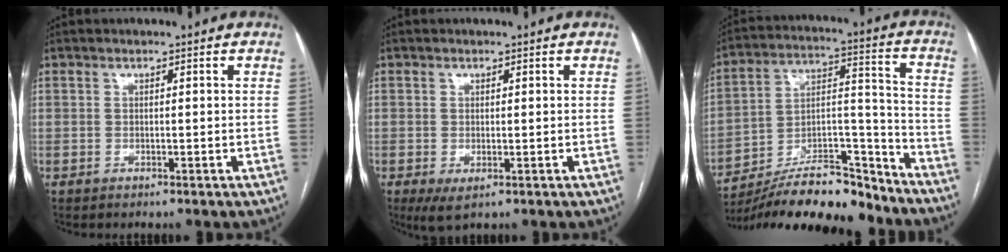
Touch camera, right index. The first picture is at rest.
{"total": 2.9, "force": [-1.2, 1.3, 2.3], "torque": [-0.037, -0.008, -0.011]}
{"total": 20.2, "force": [-18.1, 3.5, 8.4], "torque": [-0.146, 0.023, -0.302]}